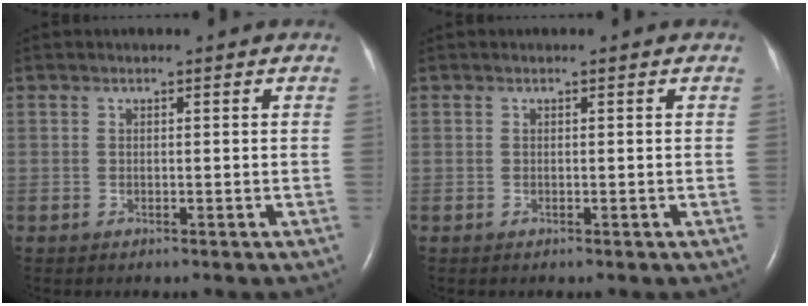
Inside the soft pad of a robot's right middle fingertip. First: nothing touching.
{"total": 0.0}